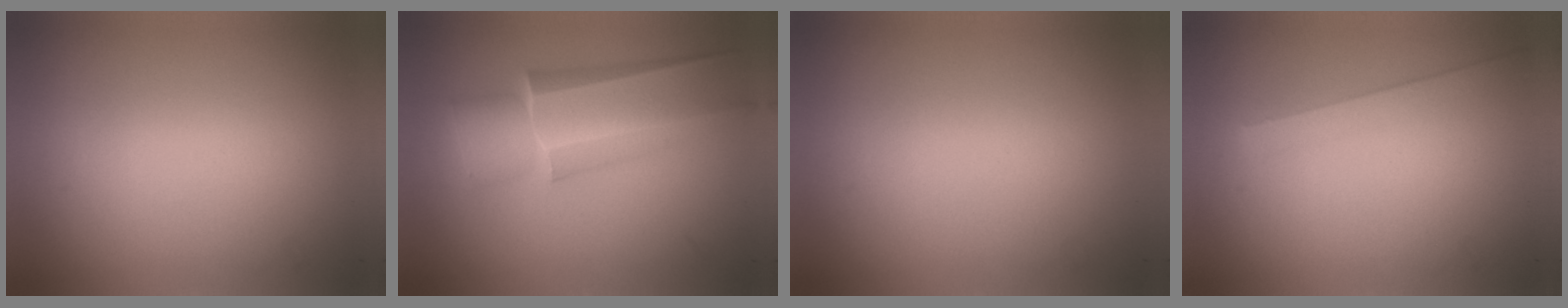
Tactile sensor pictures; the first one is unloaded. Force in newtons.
{"total": 4.9}
{"total": 0.0}
{"total": 1.5}